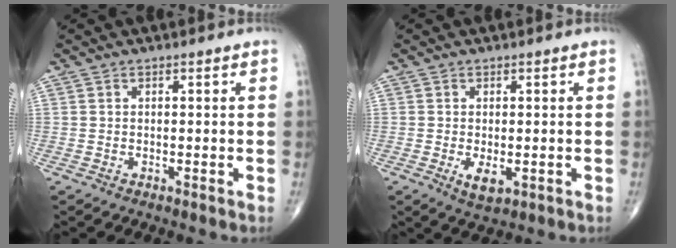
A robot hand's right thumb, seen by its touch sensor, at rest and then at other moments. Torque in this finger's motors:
{"motor_torque": [-0.04, 0.82, 0.28, 0.22, 0.14]}